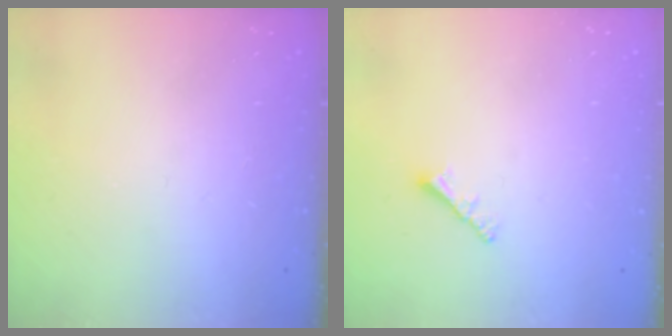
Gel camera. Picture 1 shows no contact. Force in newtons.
{"total": 1.9, "press": 1.8, "slide": 0.5}